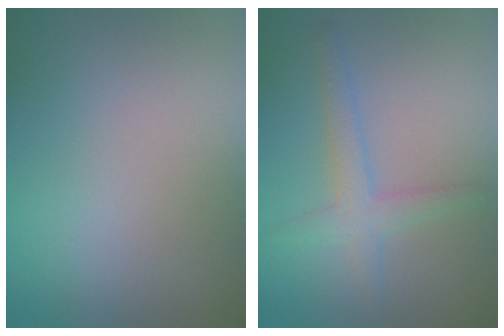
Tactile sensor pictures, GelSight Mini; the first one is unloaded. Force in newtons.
{"total": 2.4, "press": 2.4, "slide": 0.2}